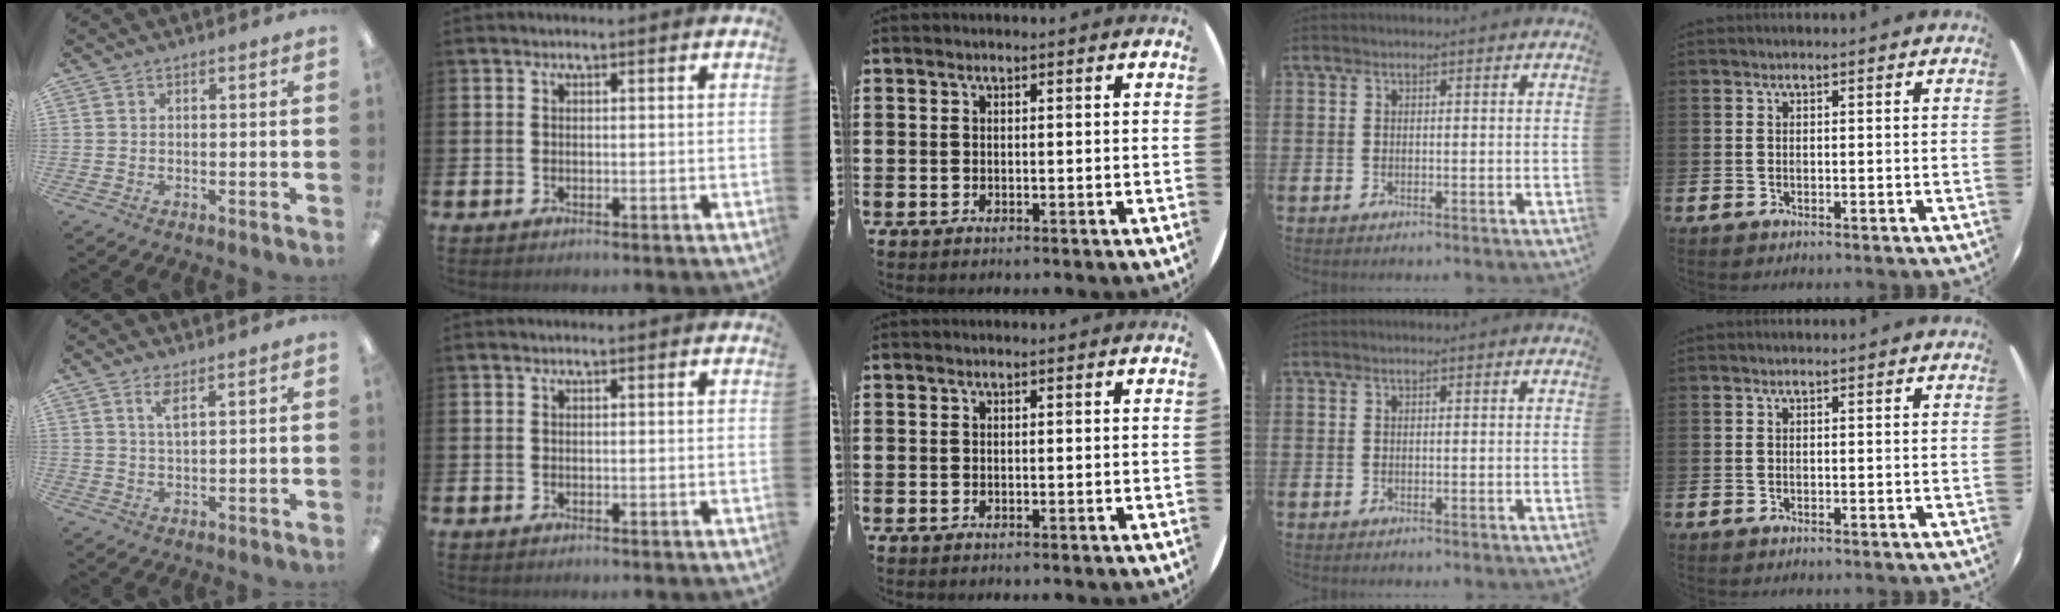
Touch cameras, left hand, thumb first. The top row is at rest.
{"thumb": {"total": 3.3, "force": [2.1, 0.8, 2.4], "torque": [-0.054, 0.002, 0.037]}}